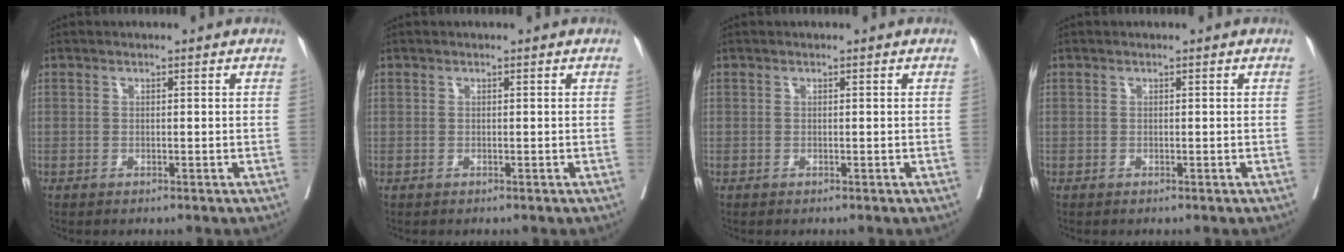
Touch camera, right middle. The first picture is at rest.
{"total": 0.0}
{"total": 0.0}
{"total": 0.0}